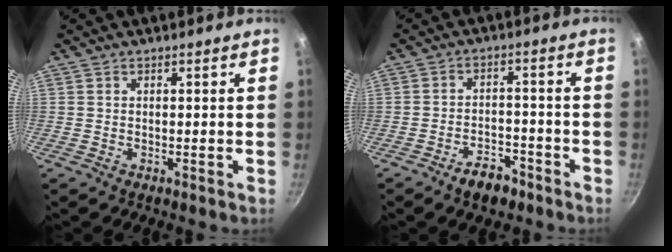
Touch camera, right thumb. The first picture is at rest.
{"total": 6.2, "force": [-4.3, 3.3, 3.0], "torque": [-0.032, 0.034, -0.065]}